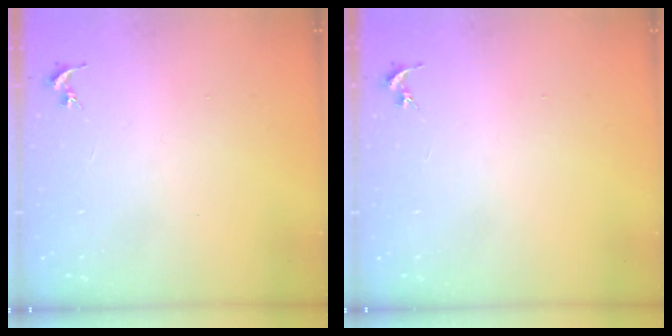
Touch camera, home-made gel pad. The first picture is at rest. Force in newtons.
{"total": 0.0}